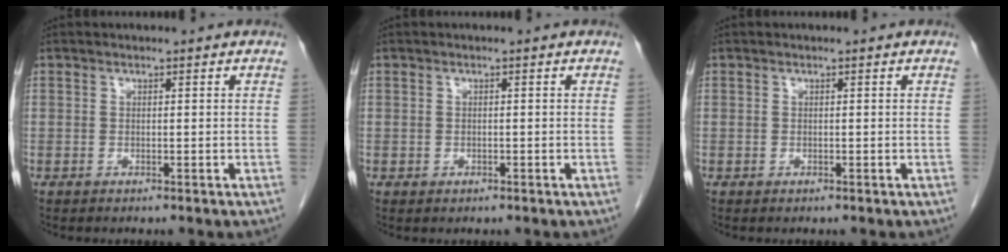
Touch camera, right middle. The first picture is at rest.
{"total": 0.6, "force": [-0.2, 0.5, 0.2], "torque": [-0.007, 0.001, -0.001]}
{"total": 0.0}